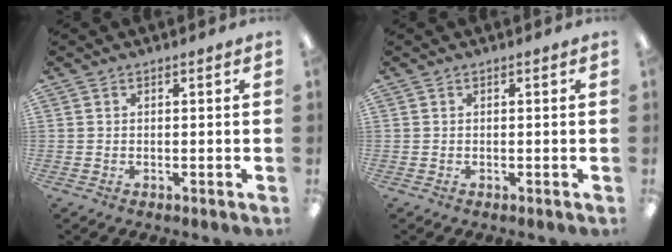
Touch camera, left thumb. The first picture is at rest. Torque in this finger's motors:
{"motor_torque": [0.00, 0.00, -0.01, 0.02, 0.00]}